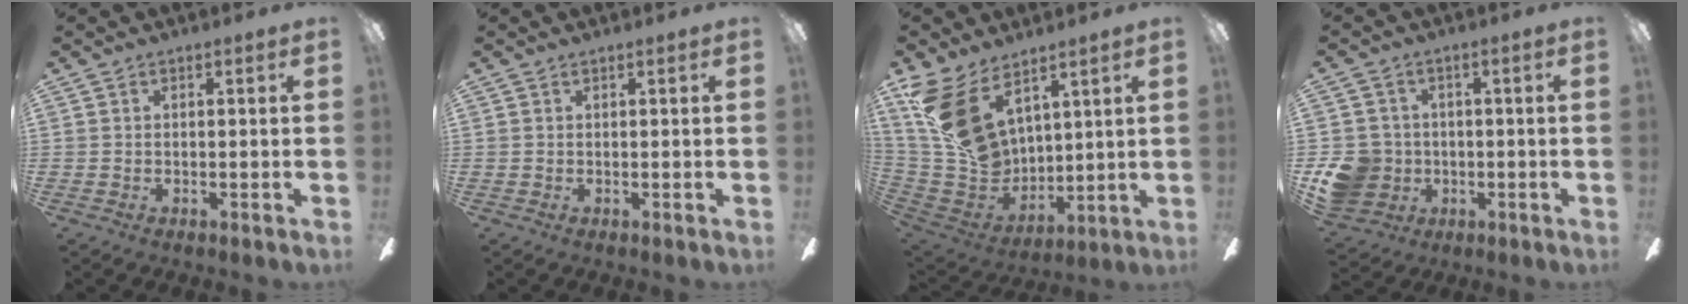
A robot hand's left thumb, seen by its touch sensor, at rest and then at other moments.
{"total": 0.0}
{"total": 19.2, "force": [10.1, 12.2, 11.0], "torque": [-0.247, -0.053, 0.191]}
{"total": 10.5, "force": [-1.7, 9.7, 3.6], "torque": [-0.094, 0.022, -0.023]}